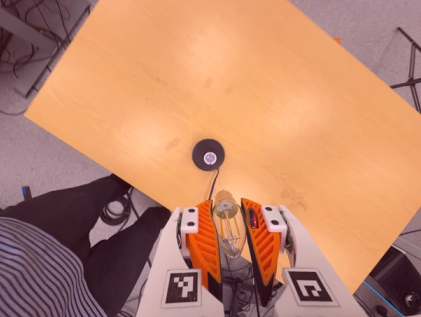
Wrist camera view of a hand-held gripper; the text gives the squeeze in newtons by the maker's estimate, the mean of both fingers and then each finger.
{"total": 23.5, "left": 25.6, "right": 21.4}